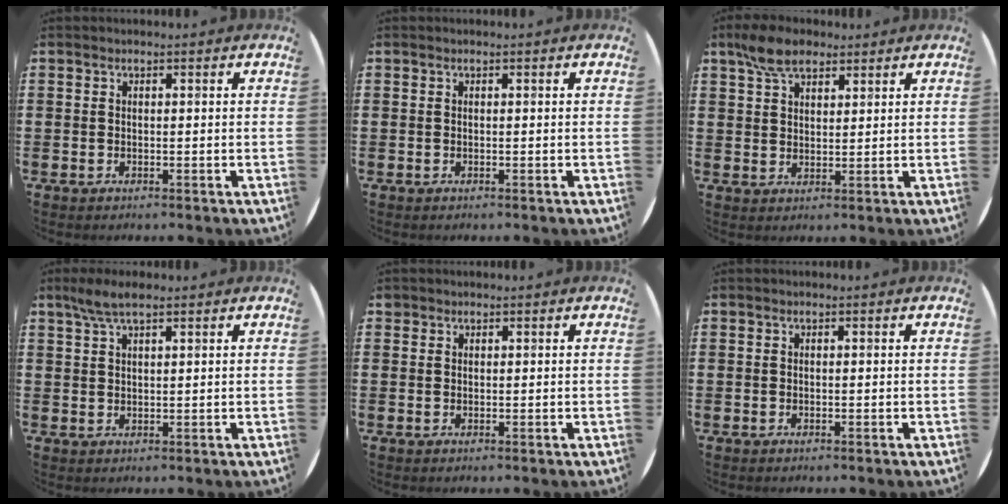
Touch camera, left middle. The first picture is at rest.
{"total": 0.0}
{"total": 5.7, "force": [4.2, 2.8, 2.6], "torque": [-0.054, 0.002, 0.079]}
{"total": 3.5, "force": [2.6, 0.7, 2.3], "torque": [-0.050, 0.005, 0.046]}
{"total": 0.7, "force": [0.6, 0.3, 0.0], "torque": [-0.001, 0.002, 0.012]}
{"total": 0.0}